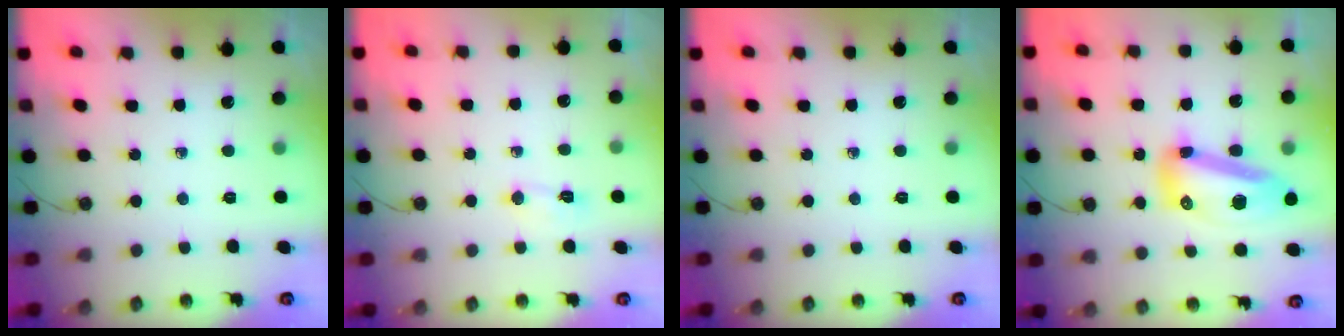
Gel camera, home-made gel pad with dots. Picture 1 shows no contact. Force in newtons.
{"total": 3.5, "press": 3.5, "slide": 0.5}
{"total": 0.0}
{"total": 15.9, "press": 15.5, "slide": 3.6}